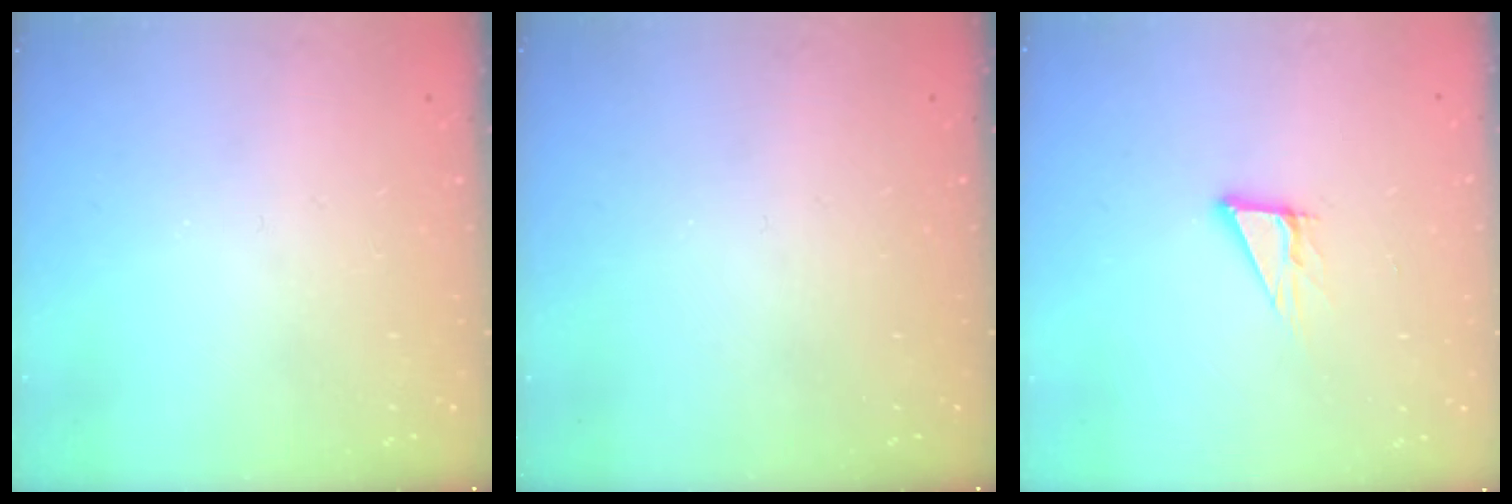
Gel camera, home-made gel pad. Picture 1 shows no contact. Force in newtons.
{"total": 0.0}
{"total": 5.6, "press": 5.6, "slide": 0.3}